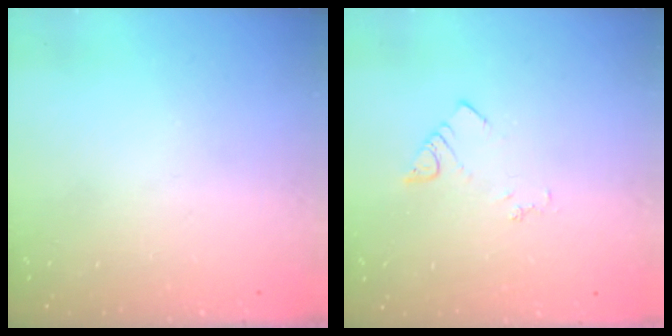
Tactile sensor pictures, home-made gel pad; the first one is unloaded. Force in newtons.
{"total": 3.2, "press": 3.2, "slide": 0.3}